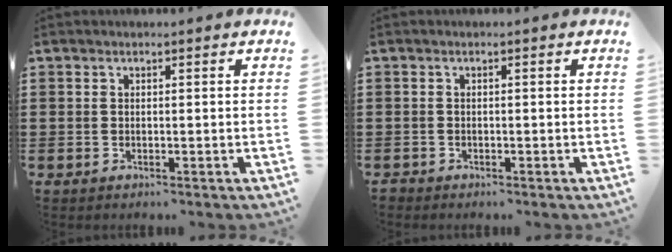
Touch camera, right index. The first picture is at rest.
{"total": 0.7, "force": [-0.6, 0.3, 0.1], "torque": [-0.003, 0.001, -0.014]}